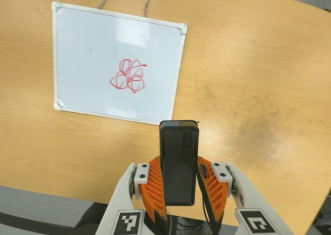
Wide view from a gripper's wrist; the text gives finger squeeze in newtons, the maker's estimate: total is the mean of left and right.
{"total": 4.7, "left": 3.3, "right": 6.1}